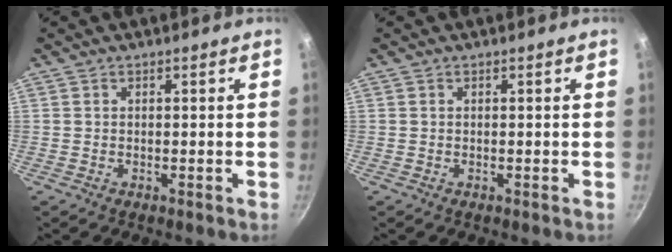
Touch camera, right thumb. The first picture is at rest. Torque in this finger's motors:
{"motor_torque": [0.04, -0.03, 0.11, 0.10, 0.00]}